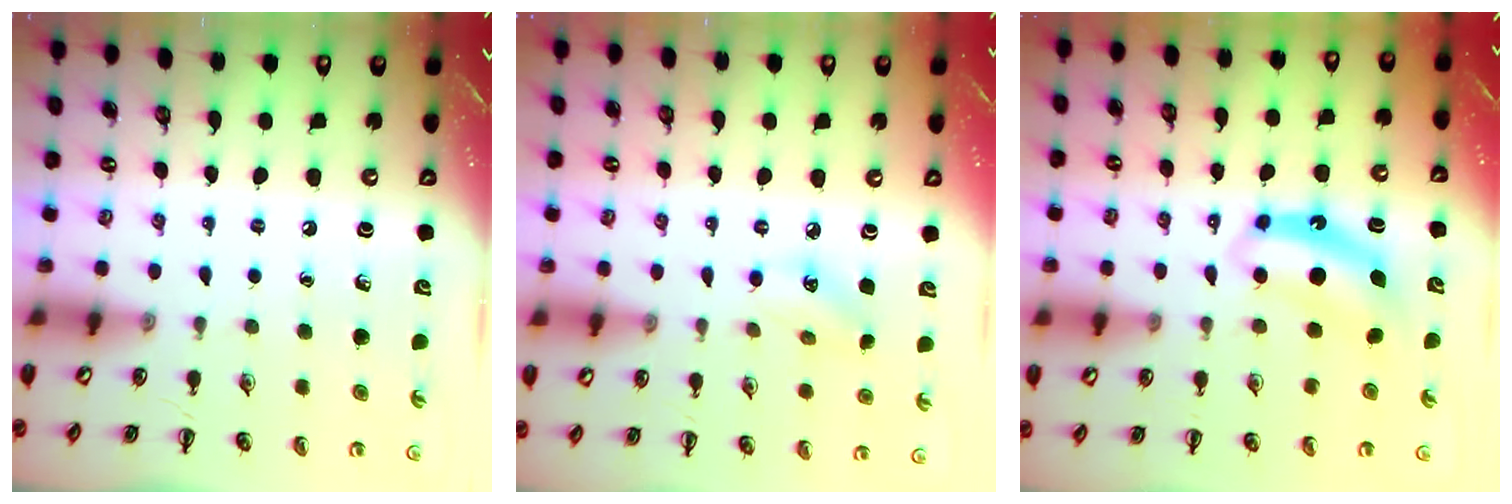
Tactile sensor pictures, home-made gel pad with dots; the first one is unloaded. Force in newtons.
{"total": 5.6, "press": 5.4, "slide": 1.4}
{"total": 7.1, "press": 7.1, "slide": 0.5}